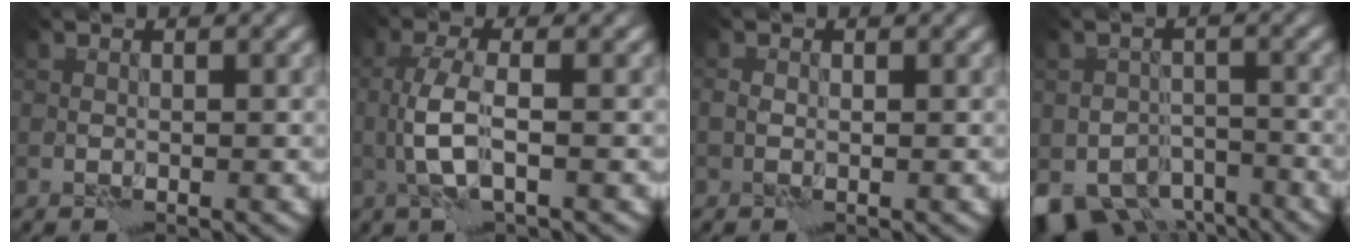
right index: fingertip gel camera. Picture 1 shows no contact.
{"total": 3.6, "force": [-0.3, 1.1, 3.4], "torque": [-0.078, 0.000, -0.011]}
{"total": 0.5, "force": [-0.2, 0.4, 0.3], "torque": [-0.008, 0.002, -0.005]}
{"total": 6.9, "force": [-4.7, 4.1, 3.0], "torque": [-0.040, -0.019, -0.078]}